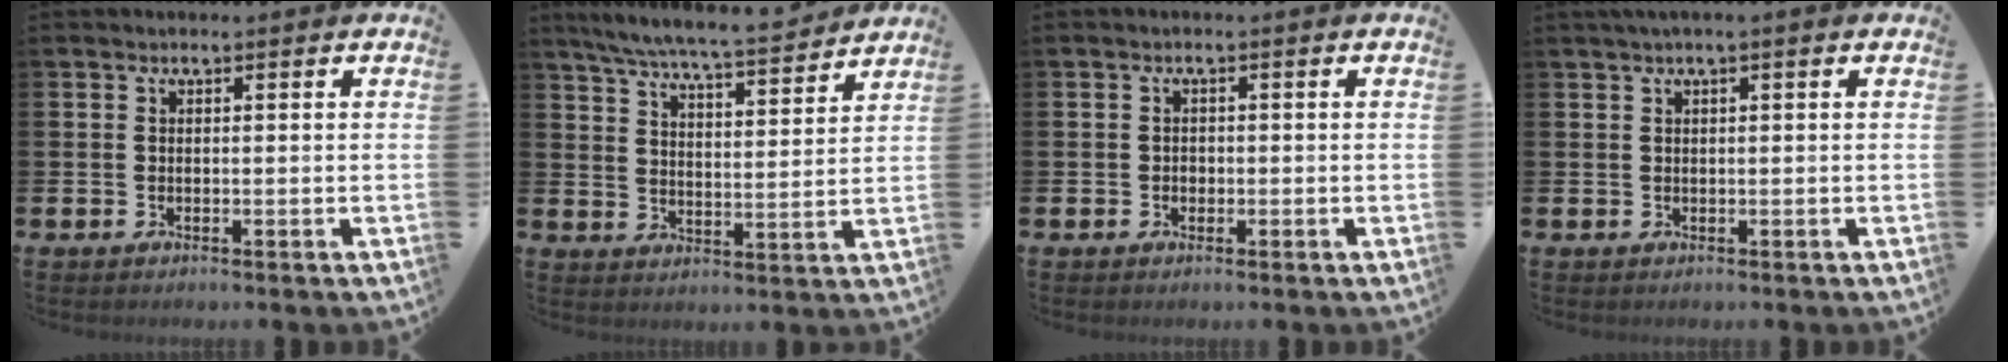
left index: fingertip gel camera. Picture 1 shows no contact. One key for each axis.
{"total": 7.4, "fx": 7.0, "fy": 0.2, "fz": 2.3, "tx": -0.061, "ty": -0.050, "tz": 0.121}
{"total": 1.0, "fx": -0.3, "fy": 0.9, "fz": 0.4, "tx": -0.006, "ty": 0.005, "tz": -0.007}
{"total": 1.0, "fx": 0.5, "fy": -0.1, "fz": 0.9, "tx": -0.023, "ty": 0.004, "tz": 0.010}